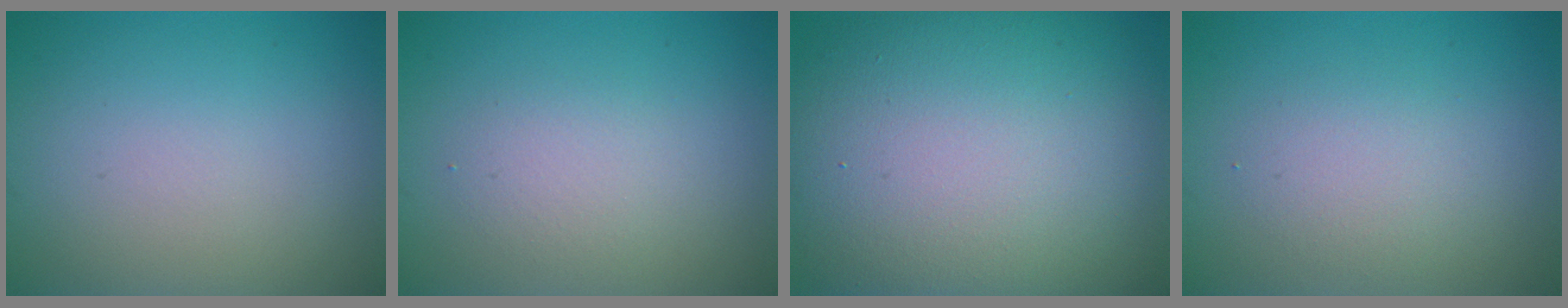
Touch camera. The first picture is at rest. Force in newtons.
{"total": 1.9, "press": 1.9, "slide": 0.1}
{"total": 16.8, "press": 16.7, "slide": 1.2}
{"total": 2.2, "press": 2.1, "slide": 0.2}